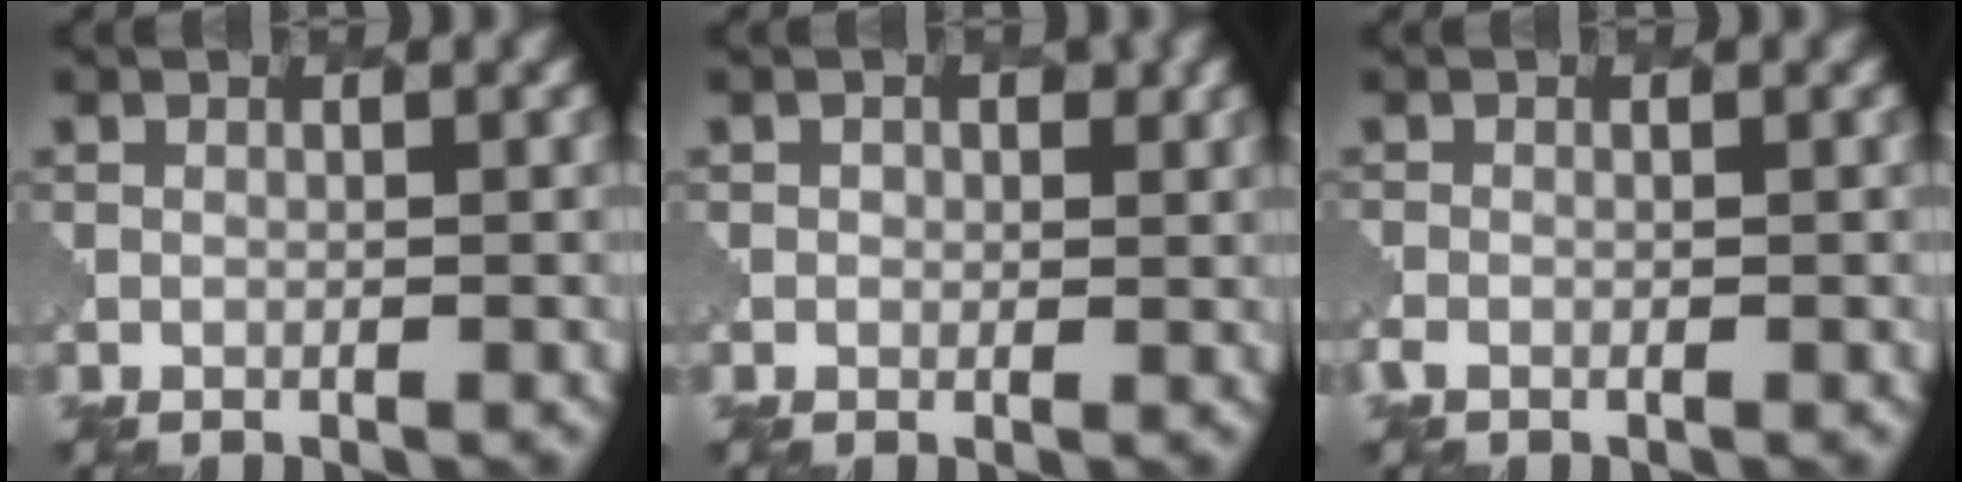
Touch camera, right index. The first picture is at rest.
{"total": 1.2, "force": [0.5, 1.1, 0.4], "torque": [-0.001, -0.003, 0.007]}
{"total": 0.9, "force": [-0.7, 0.3, 0.5], "torque": [-0.011, -0.005, -0.016]}